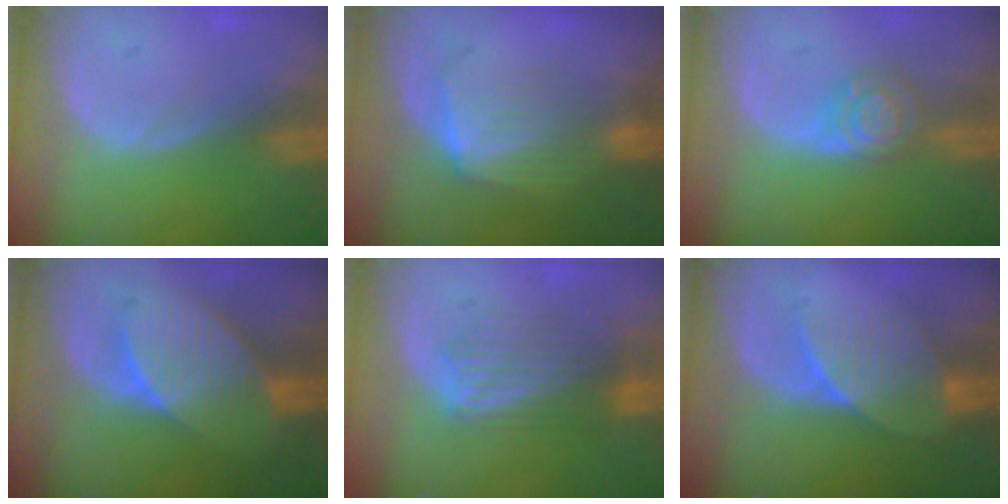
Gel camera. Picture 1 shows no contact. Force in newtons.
{"total": 7.1, "press": 6.5, "slide": 2.9}
{"total": 5.2, "press": 5.2, "slide": 0.2}
{"total": 8.0, "press": 8.0, "slide": 0.2}
{"total": 6.3, "press": 6.3, "slide": 0.5}
{"total": 7.3, "press": 6.8, "slide": 2.8}